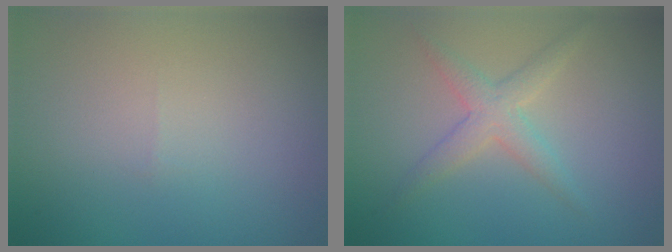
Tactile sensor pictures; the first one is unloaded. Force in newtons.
{"total": 2.4, "press": 2.4, "slide": 0.1}